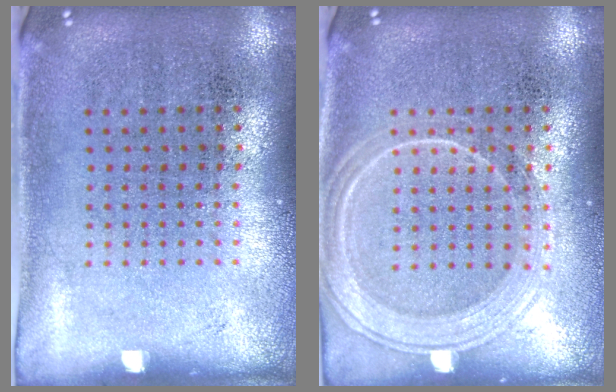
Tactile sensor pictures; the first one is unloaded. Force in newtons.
{"total": 2.8, "press": 2.8, "slide": 0.5}